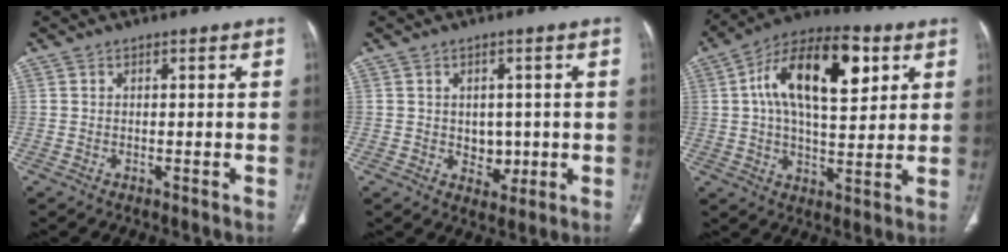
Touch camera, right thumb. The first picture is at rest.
{"total": 4.6, "force": [-0.2, 3.7, 2.8], "torque": [-0.012, -0.003, 0.007]}
{"total": 19.9, "force": [6.1, 9.6, 16.3], "torque": [-0.245, 0.005, 0.091]}